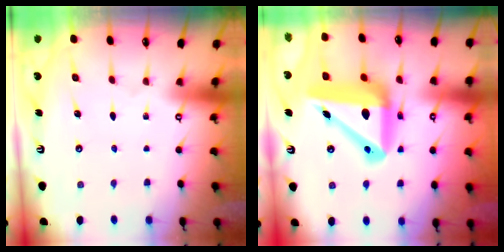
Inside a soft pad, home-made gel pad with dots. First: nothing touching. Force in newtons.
{"total": 19.3, "press": 18.9, "slide": 3.6}